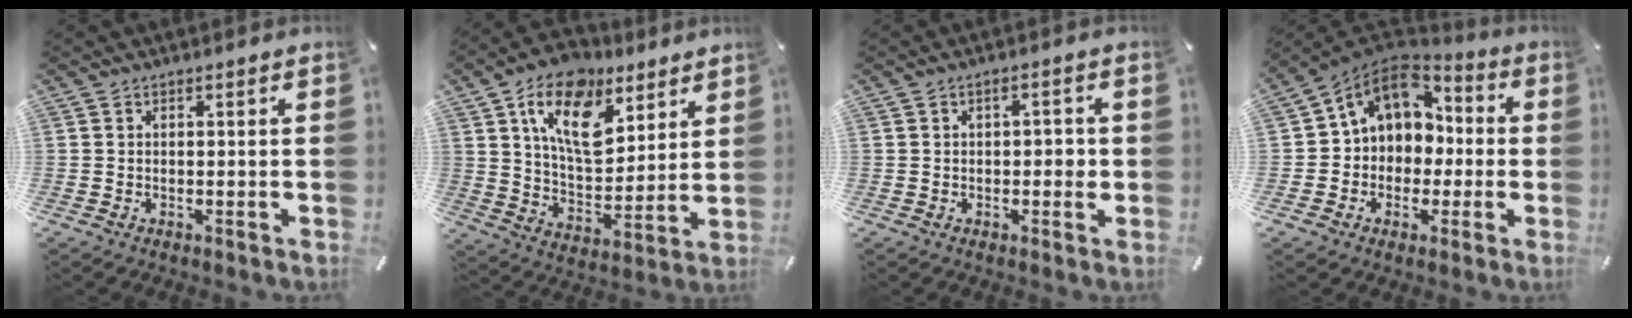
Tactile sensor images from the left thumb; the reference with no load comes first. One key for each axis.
{"total": 17.1, "fx": 9.7, "fy": 9.8, "fz": 10.2, "tx": -0.180, "ty": -0.039, "tz": 0.176}
{"total": 3.2, "fx": -0.1, "fy": 1.6, "fz": 2.8, "tx": -0.042, "ty": 0.004, "tz": -0.005}
{"total": 11.2, "fx": 3.1, "fy": 9.9, "fz": 4.5, "tx": -0.089, "ty": -0.013, "tz": 0.062}